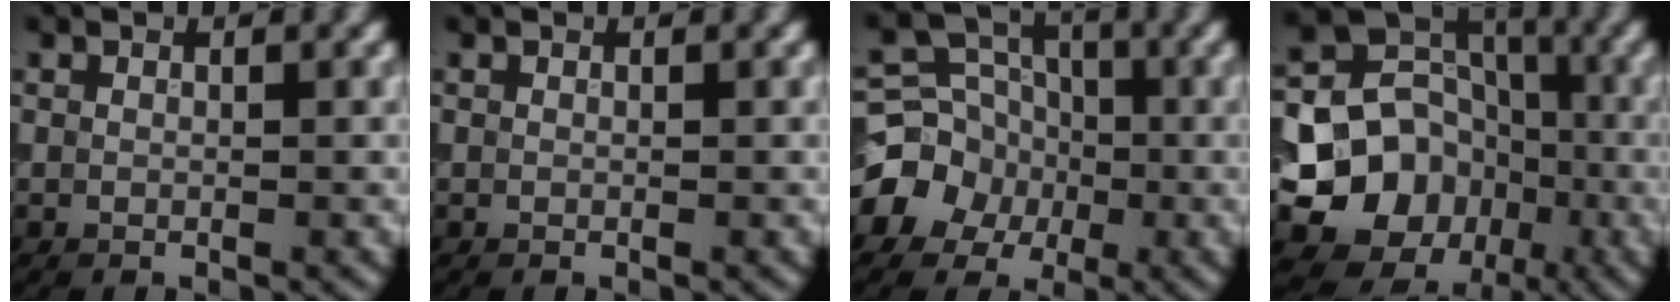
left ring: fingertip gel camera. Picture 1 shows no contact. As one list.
[{"total": 0.0}, {"total": 6.2, "force": [-2.0, 5.6, 1.9], "torque": [-0.017, 0.006, -0.055]}, {"total": 10.8, "force": [-2.7, 9.4, 4.6], "torque": [-0.082, -0.004, -0.060]}]